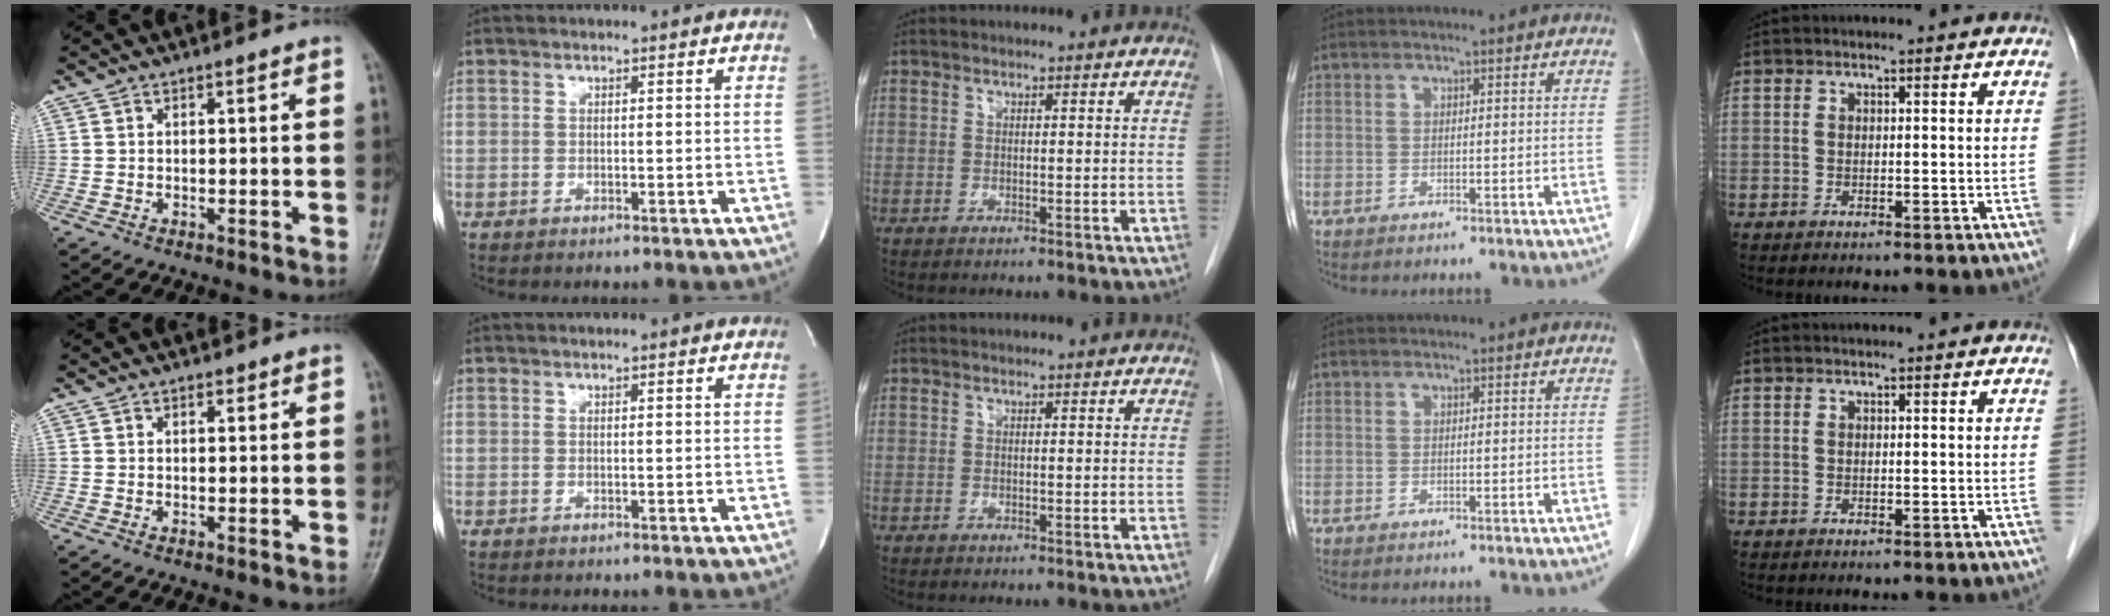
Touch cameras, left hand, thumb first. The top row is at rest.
{"thumb": {"total": 0.9, "force": [0.6, 0.5, 0.4], "torque": [-0.004, -0.004, 0.008]}}